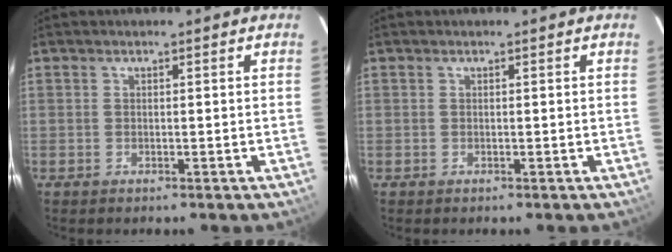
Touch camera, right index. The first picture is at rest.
{"total": 0.0}